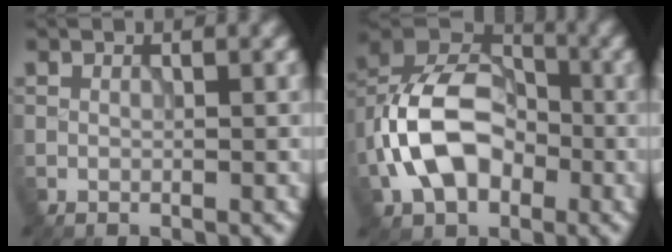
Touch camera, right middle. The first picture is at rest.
{"total": 9.3, "force": [-2.3, 6.3, 6.4], "torque": [-0.125, 0.017, -0.054]}